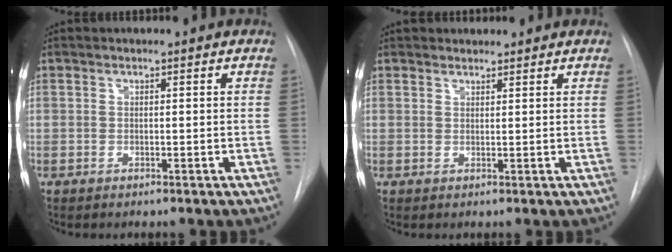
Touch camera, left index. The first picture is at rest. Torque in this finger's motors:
{"motor_torque": [0.87, -1.26, -0.05, 0.05]}